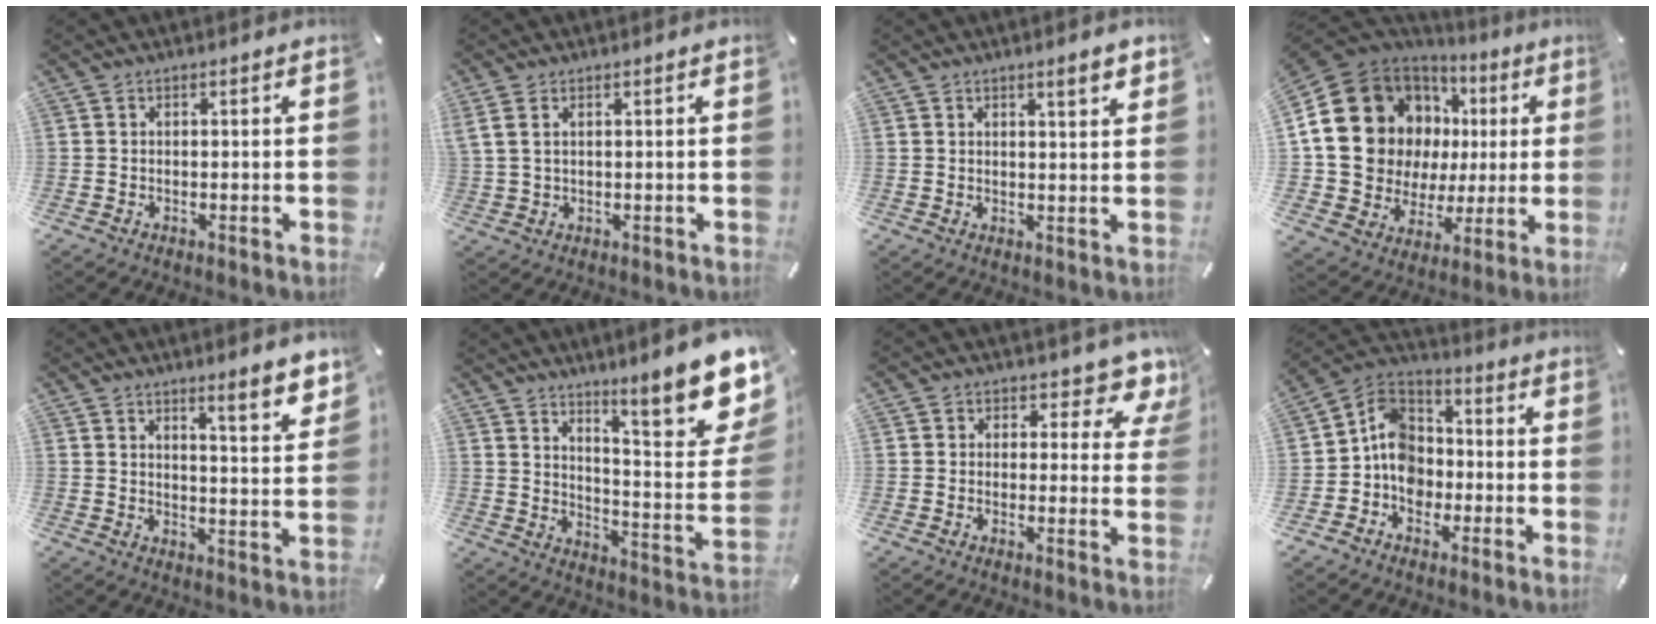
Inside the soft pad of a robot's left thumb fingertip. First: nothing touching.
{"total": 2.6, "force": [1.2, 1.2, 1.9], "torque": [-0.049, -0.002, 0.020]}
{"total": 3.9, "force": [2.6, 1.1, 2.7], "torque": [-0.032, -0.010, 0.039]}
{"total": 21.8, "force": [5.1, 18.0, 11.2], "torque": [-0.214, -0.034, 0.117]}
{"total": 7.2, "force": [5.9, 1.1, 4.0], "torque": [-0.052, -0.041, 0.097]}
{"total": 18.9, "force": [12.6, 5.1, 13.1], "torque": [-0.174, -0.106, 0.202]}
{"total": 7.1, "force": [4.9, 4.0, 3.1], "torque": [-0.025, -0.041, 0.081]}
{"total": 10.3, "force": [-3.1, 9.0, 4.1], "torque": [-0.098, 0.030, -0.057]}